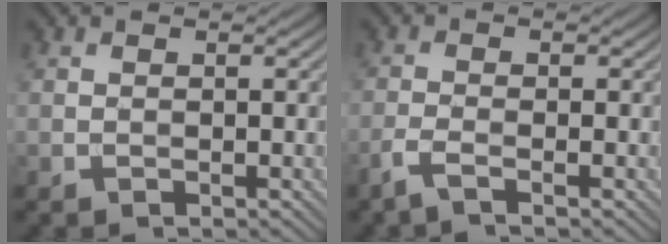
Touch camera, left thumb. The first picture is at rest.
{"total": 2.5, "force": [-1.7, 0.3, 1.8], "torque": [-0.039, -0.002, -0.046]}